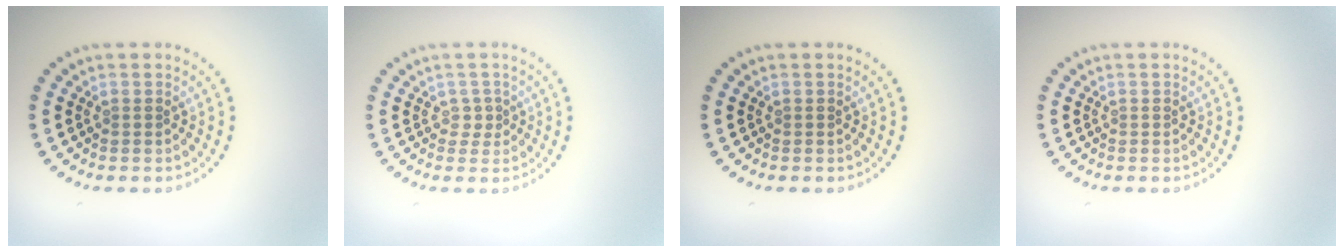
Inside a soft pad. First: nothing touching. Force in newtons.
{"total": 0.9, "press": 0.8, "slide": 0.6}
{"total": 0.0}
{"total": 0.0}